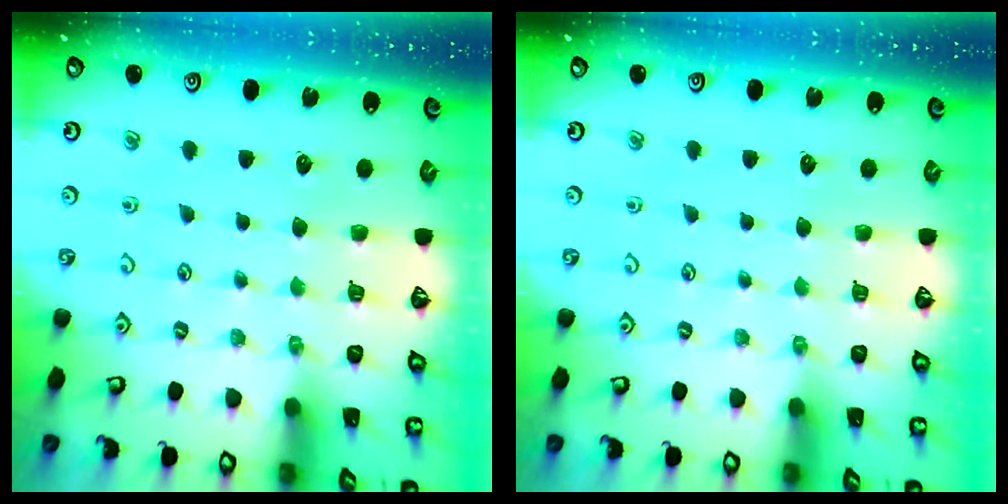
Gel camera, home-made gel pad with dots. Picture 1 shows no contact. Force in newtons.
{"total": 0.0}